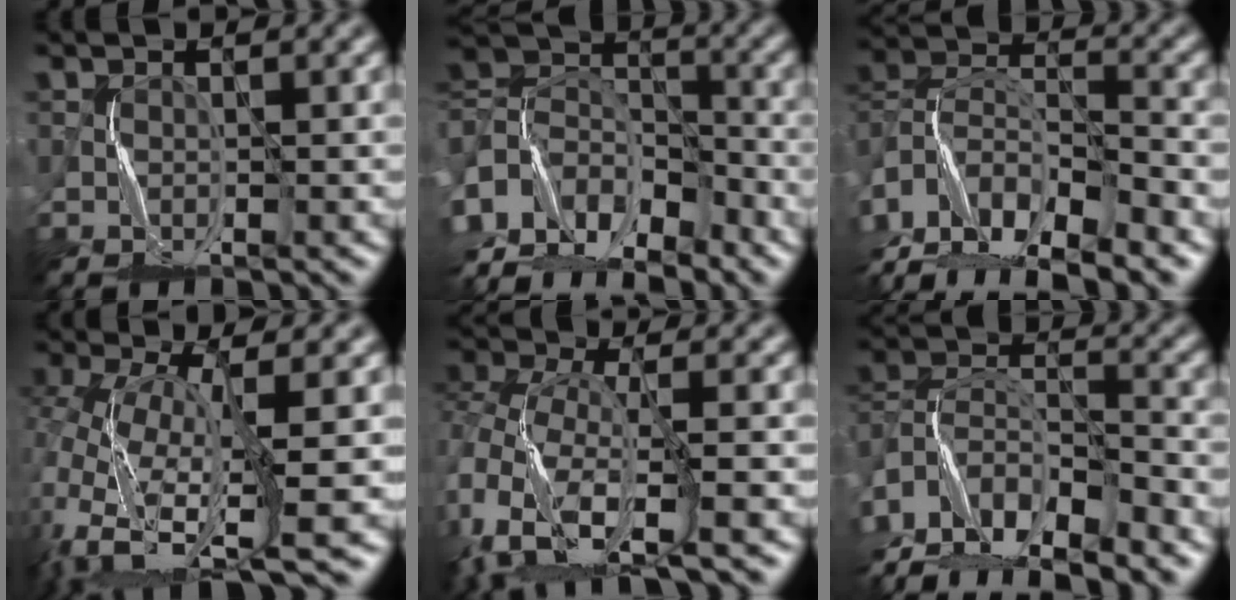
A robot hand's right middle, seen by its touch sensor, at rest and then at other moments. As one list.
[{"total": 9.9, "force": [-7.1, 5.8, 3.7], "torque": [-0.083, 0.014, -0.149]}, {"total": 13.8, "force": [-11.2, 5.7, 5.9], "torque": [-0.110, 0.014, -0.176]}, {"total": 9.3, "force": [-3.3, 3.4, 7.9], "torque": [-0.172, -0.017, -0.057]}, {"total": 8.6, "force": [-4.4, 3.6, 6.5], "torque": [-0.152, -0.016, -0.083]}, {"total": 13.2, "force": [-11.5, 4.6, 4.6], "torque": [-0.087, 0.005, -0.187]}]